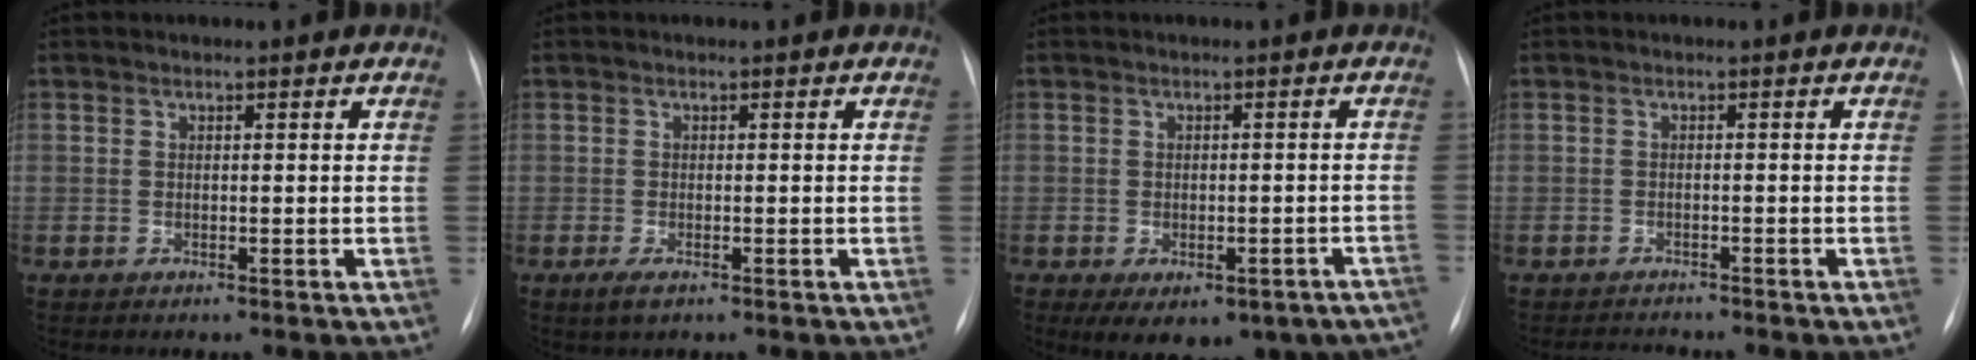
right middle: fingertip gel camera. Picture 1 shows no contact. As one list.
[{"total": 1.9, "force": [-1.0, 0.7, 1.4], "torque": [-0.031, -0.004, -0.015]}, {"total": 15.3, "force": [-11.2, 7.2, 7.5], "torque": [-0.081, 0.014, -0.123]}, {"total": 2.1, "force": [-2.1, 0.1, 0.0], "torque": [-0.006, -0.013, -0.030]}]